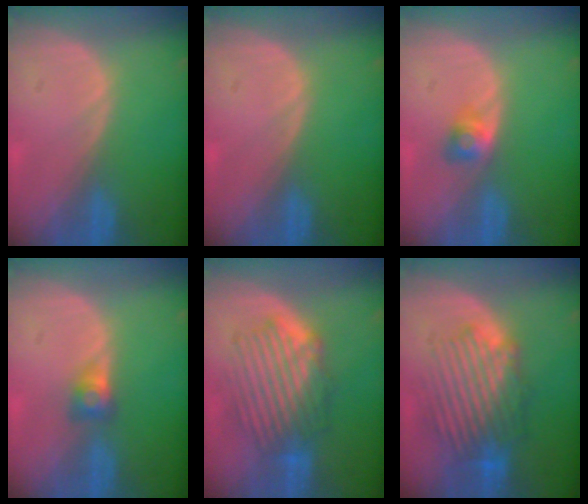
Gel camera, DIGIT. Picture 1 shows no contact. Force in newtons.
{"total": 0.0}
{"total": 2.7, "press": 2.4, "slide": 1.1}
{"total": 2.6, "press": 2.3, "slide": 1.0}
{"total": 8.3, "press": 8.0, "slide": 2.4}
{"total": 9.1, "press": 8.6, "slide": 2.8}